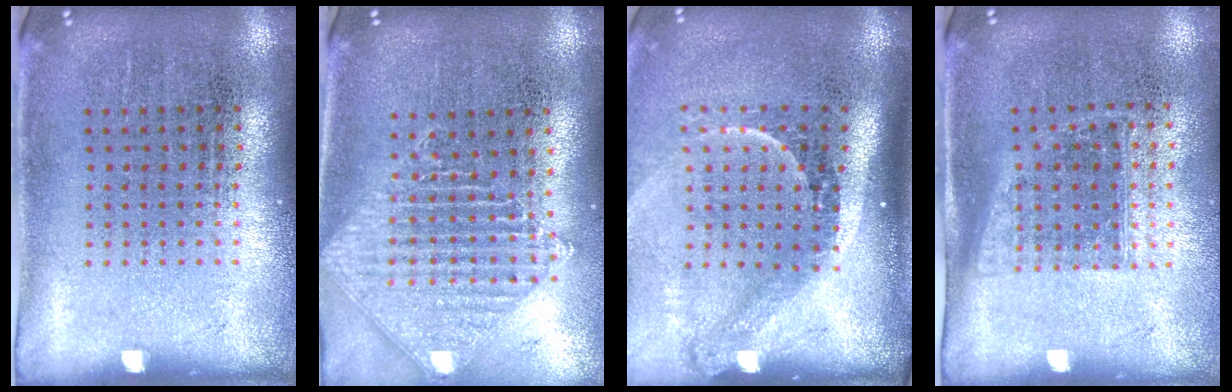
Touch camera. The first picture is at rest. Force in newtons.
{"total": 1.5, "press": 1.3, "slide": 0.6}
{"total": 2.2, "press": 1.4, "slide": 1.7}
{"total": 1.0, "press": 0.8, "slide": 0.6}